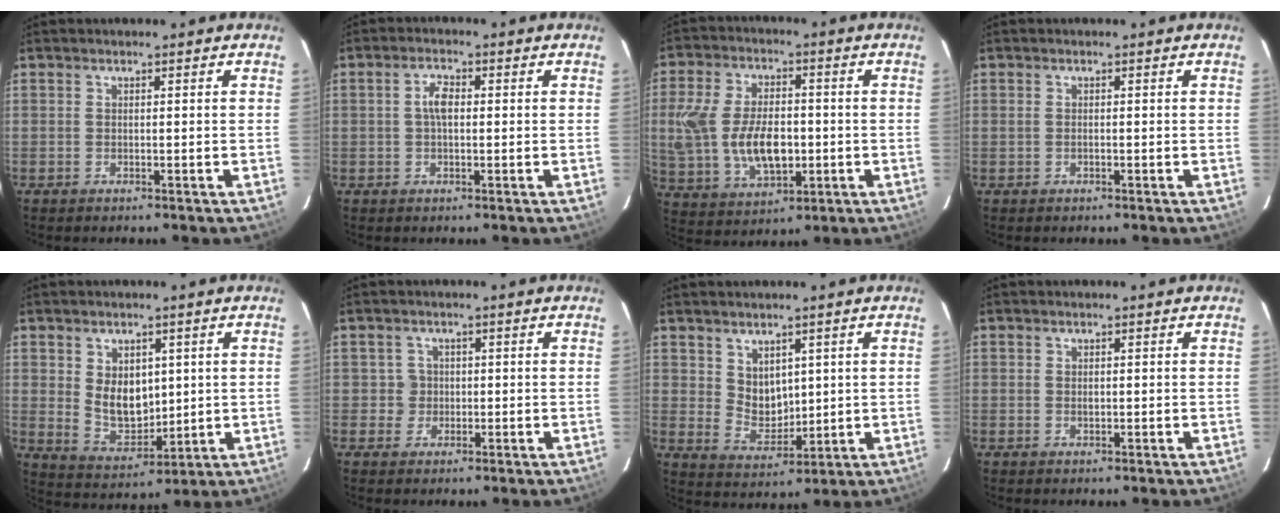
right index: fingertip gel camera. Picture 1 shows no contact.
{"total": 3.2, "force": [0.2, 1.6, 2.8], "torque": [-0.055, 0.009, 0.004]}
{"total": 15.3, "force": [-1.3, 8.8, 12.4], "torque": [-0.259, -0.002, -0.011]}
{"total": 0.6, "force": [-0.1, 0.4, 0.4], "torque": [-0.009, 0.000, -0.003]}
{"total": 8.8, "force": [1.9, 6.2, 6.0], "torque": [-0.108, -0.007, 0.055]}
{"total": 2.7, "force": [0.0, 2.7, -0.1], "torque": [0.011, 0.015, 0.003]}
{"total": 5.9, "force": [2.7, 4.4, 2.9], "torque": [-0.046, -0.002, 0.064]}
{"total": 0.9, "force": [0.1, 0.7, 0.7], "torque": [-0.011, 0.001, 0.003]}